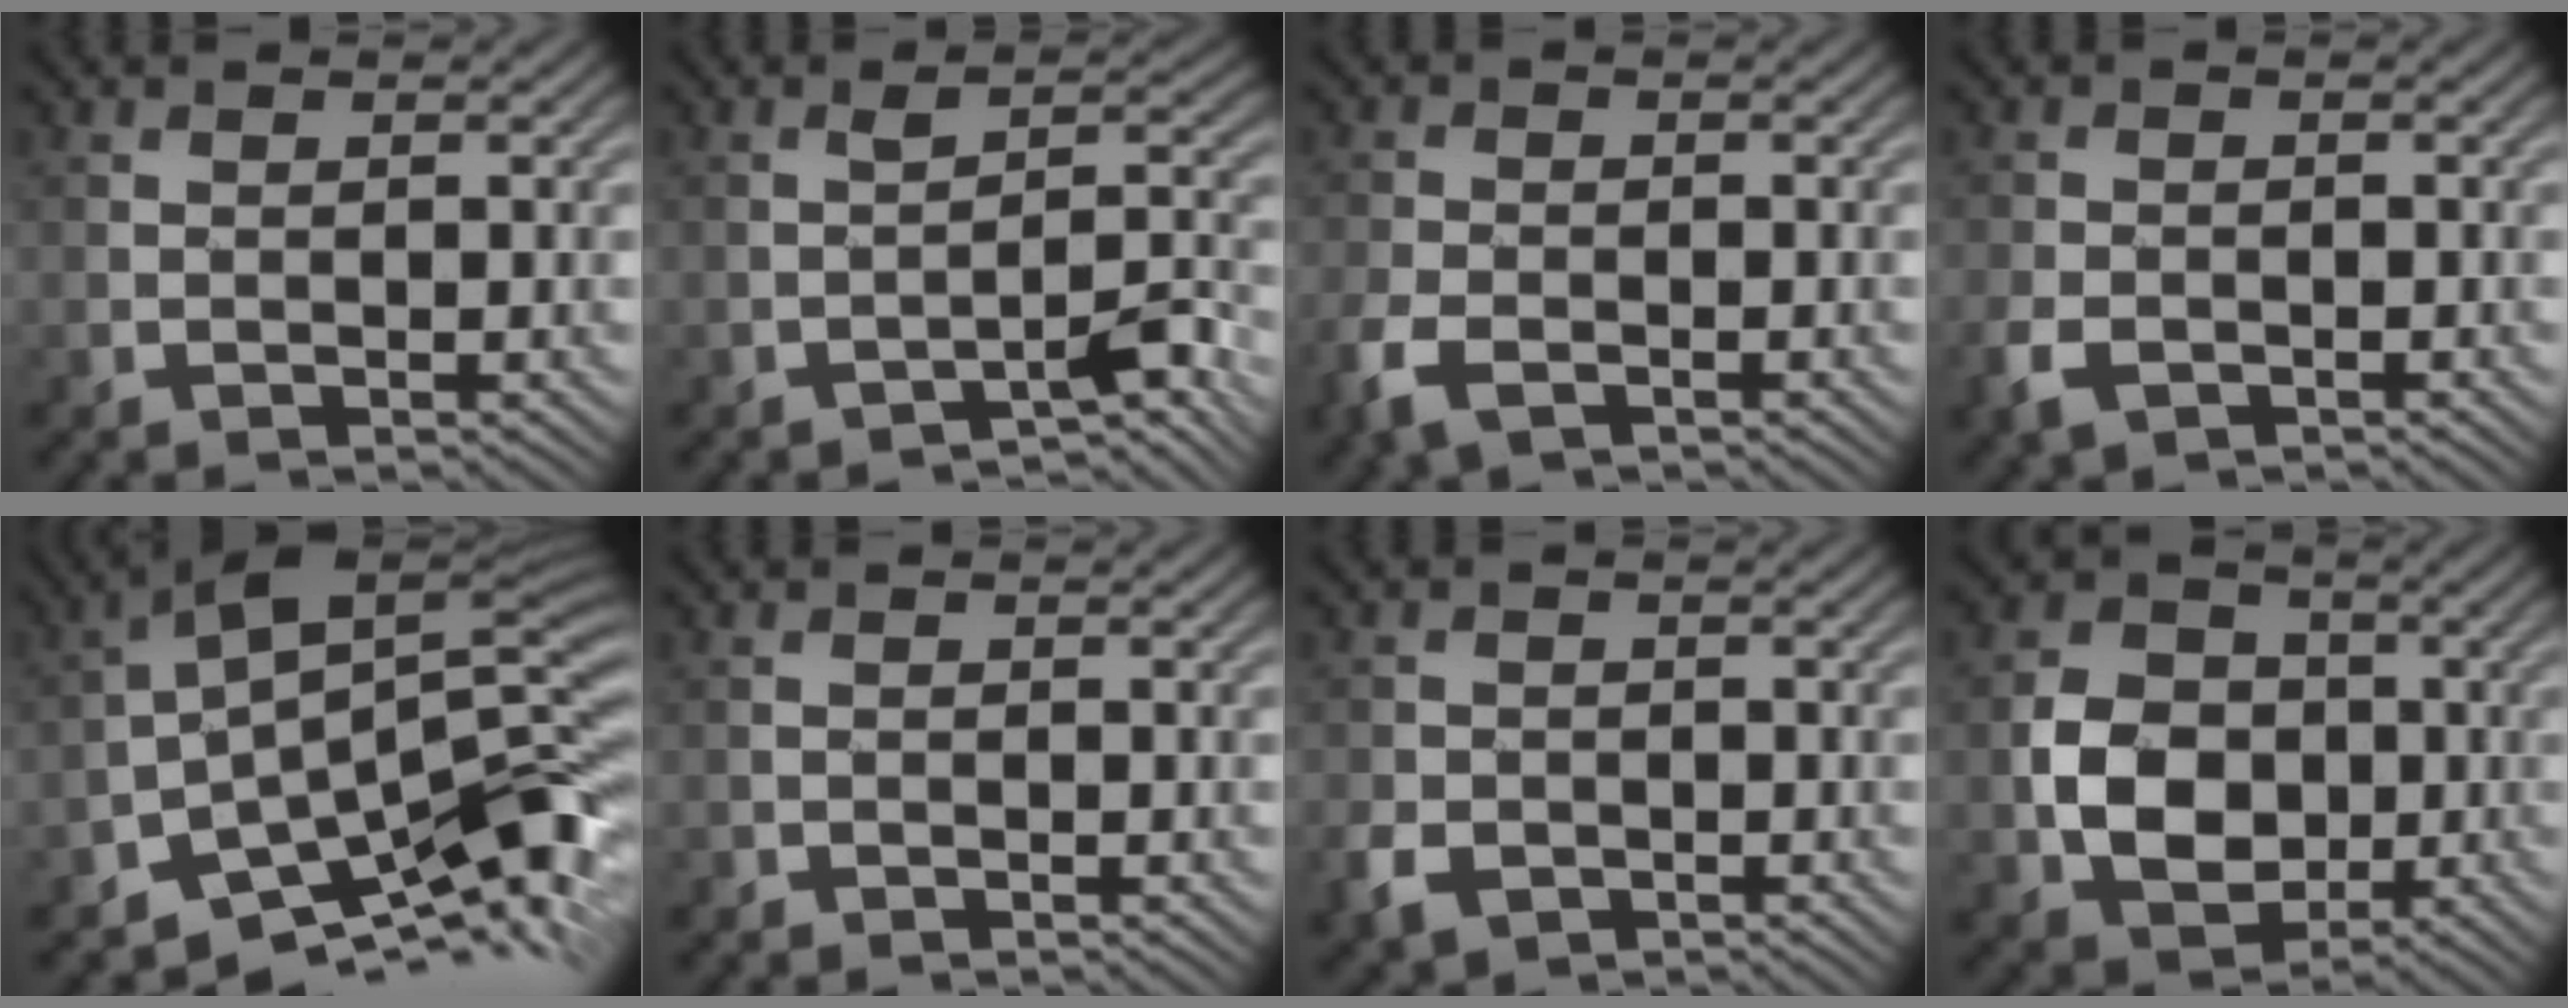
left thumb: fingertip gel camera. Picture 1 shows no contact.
{"total": 4.7, "force": [-3.4, 1.0, 3.1], "torque": [-0.046, 0.007, -0.051]}
{"total": 4.8, "force": [-2.7, 2.4, 3.0], "torque": [-0.078, -0.015, -0.061]}
{"total": 3.3, "force": [-1.8, 2.0, 1.9], "torque": [-0.047, -0.010, -0.043]}
{"total": 11.4, "force": [-5.2, 4.8, 8.9], "torque": [-0.134, 0.004, -0.089]}
{"total": 0.7, "force": [-0.7, 0.2, 0.1], "torque": [0.000, -0.002, -0.013]}
{"total": 3.6, "force": [-2.0, 2.6, 1.5], "torque": [-0.041, -0.011, -0.044]}
{"total": 8.1, "force": [-1.0, 6.7, 4.5], "torque": [-0.098, -0.002, -0.030]}